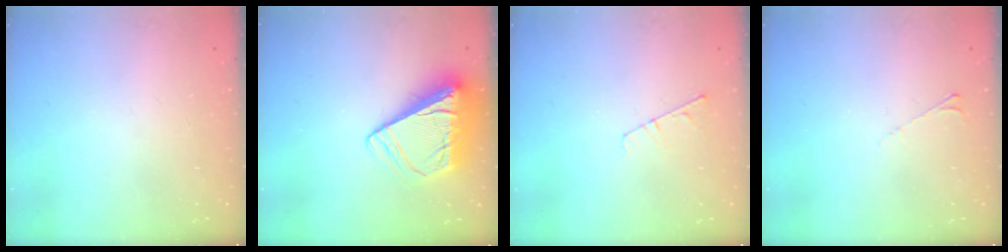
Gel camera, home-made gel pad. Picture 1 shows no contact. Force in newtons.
{"total": 11.7, "press": 11.6, "slide": 1.5}
{"total": 3.5, "press": 3.5, "slide": 0.3}
{"total": 2.6, "press": 2.6, "slide": 0.5}